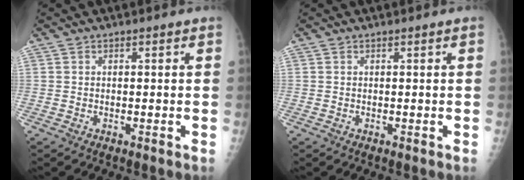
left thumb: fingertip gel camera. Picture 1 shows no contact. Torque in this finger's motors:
{"motor_torque": [0.07, -0.33, -0.06, 0.03, -0.01]}